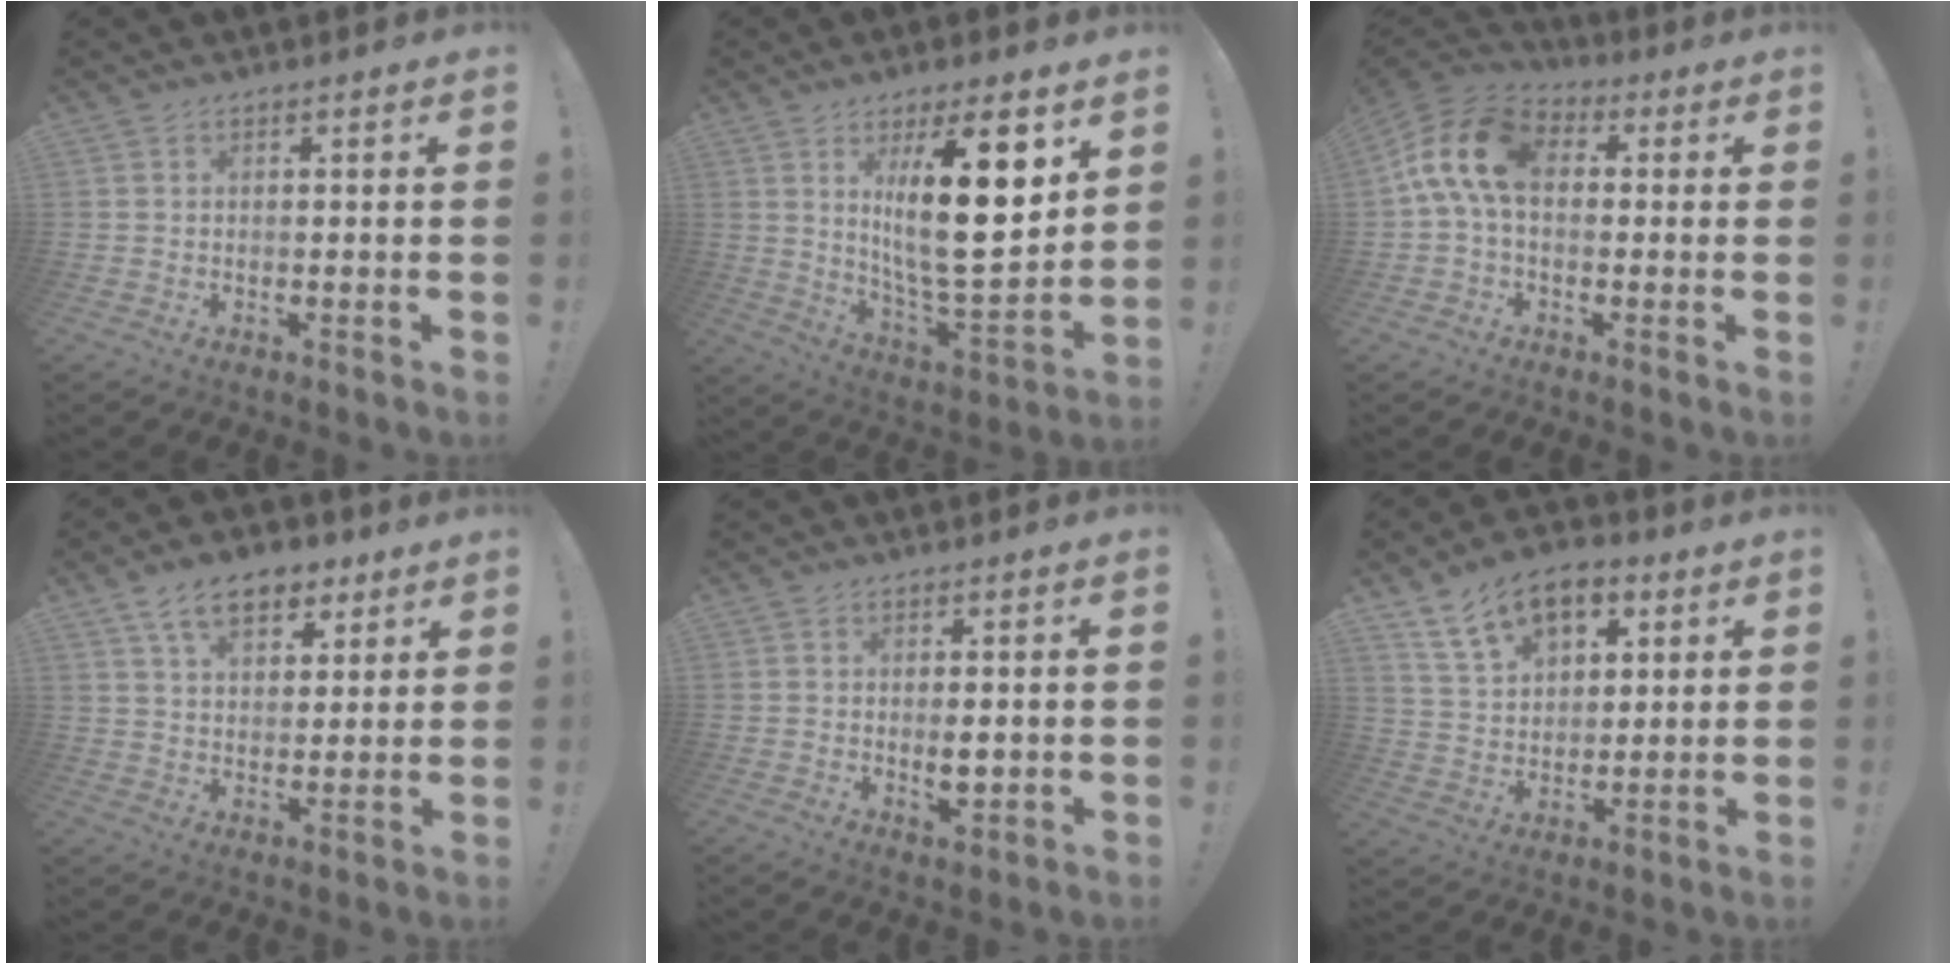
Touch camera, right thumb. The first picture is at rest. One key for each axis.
{"total": 19.8, "fx": 7.2, "fy": 5.5, "fz": 17.6, "tx": -0.298, "ty": -0.047, "tz": 0.103}
{"total": 14.5, "fx": 1.9, "fy": 9.0, "fz": 11.2, "tx": -0.217, "ty": 0.021, "tz": 0.040}
{"total": 11.8, "fx": 6.6, "fy": 7.2, "fz": 6.6, "tx": -0.096, "ty": -0.020, "tz": 0.122}
{"total": 3.8, "fx": -0.1, "fy": 1.7, "fz": 3.5, "tx": -0.049, "ty": 0.000, "tz": -0.002}
{"total": 14.9, "fx": 7.7, "fy": 9.7, "fz": 8.1, "tx": -0.120, "ty": -0.037, "tz": 0.146}